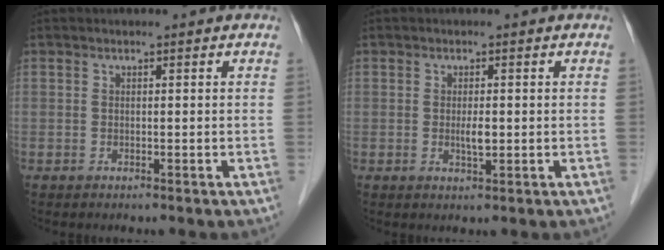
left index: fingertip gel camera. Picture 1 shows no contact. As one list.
[{"total": 2.0, "force": [-0.2, 0.5, 1.9], "torque": [-0.040, -0.002, -0.001]}]